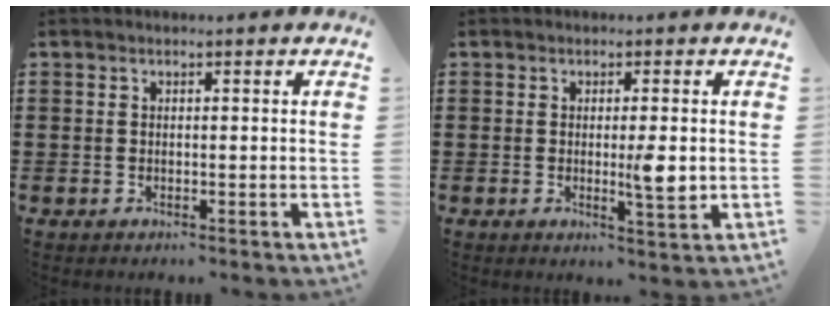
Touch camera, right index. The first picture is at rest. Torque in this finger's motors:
{"motor_torque": [1.21, 0.93, 0.23, 0.12]}